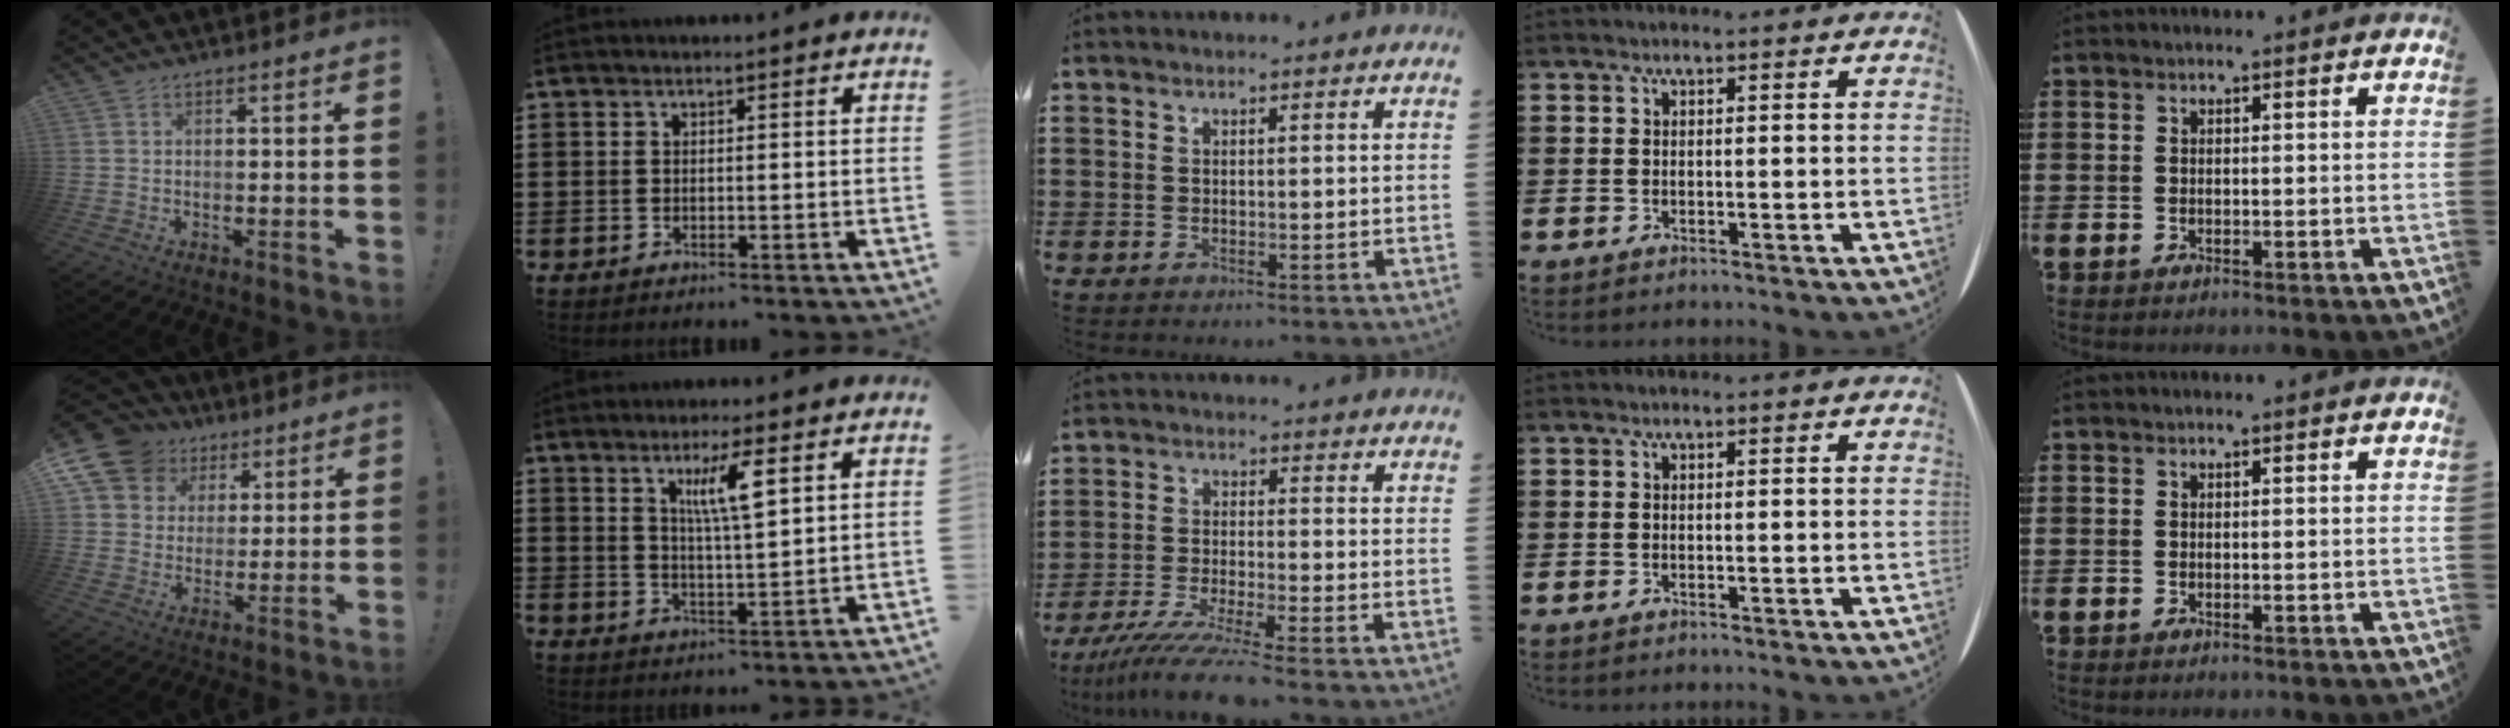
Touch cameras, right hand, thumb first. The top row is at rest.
{"thumb": {"total": 13.1, "force": [6.4, 10.5, 4.6], "torque": [-0.071, -0.037, 0.129]}, "index": {"total": 6.0, "force": [2.8, 1.0, 5.2], "torque": [-0.101, 0.005, 0.042]}, "middle": {"total": 6.9, "force": [-5.8, -0.5, 3.7], "torque": [-0.083, -0.022, -0.111]}}